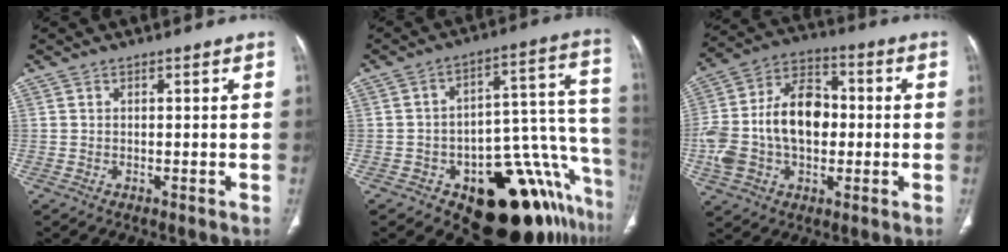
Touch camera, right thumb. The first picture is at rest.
{"total": 23.3, "force": [-12.6, 10.4, 16.7], "torque": [-0.096, 0.109, -0.163]}
{"total": 19.4, "force": [-1.0, 12.9, 14.5], "torque": [-0.267, 0.034, -0.017]}